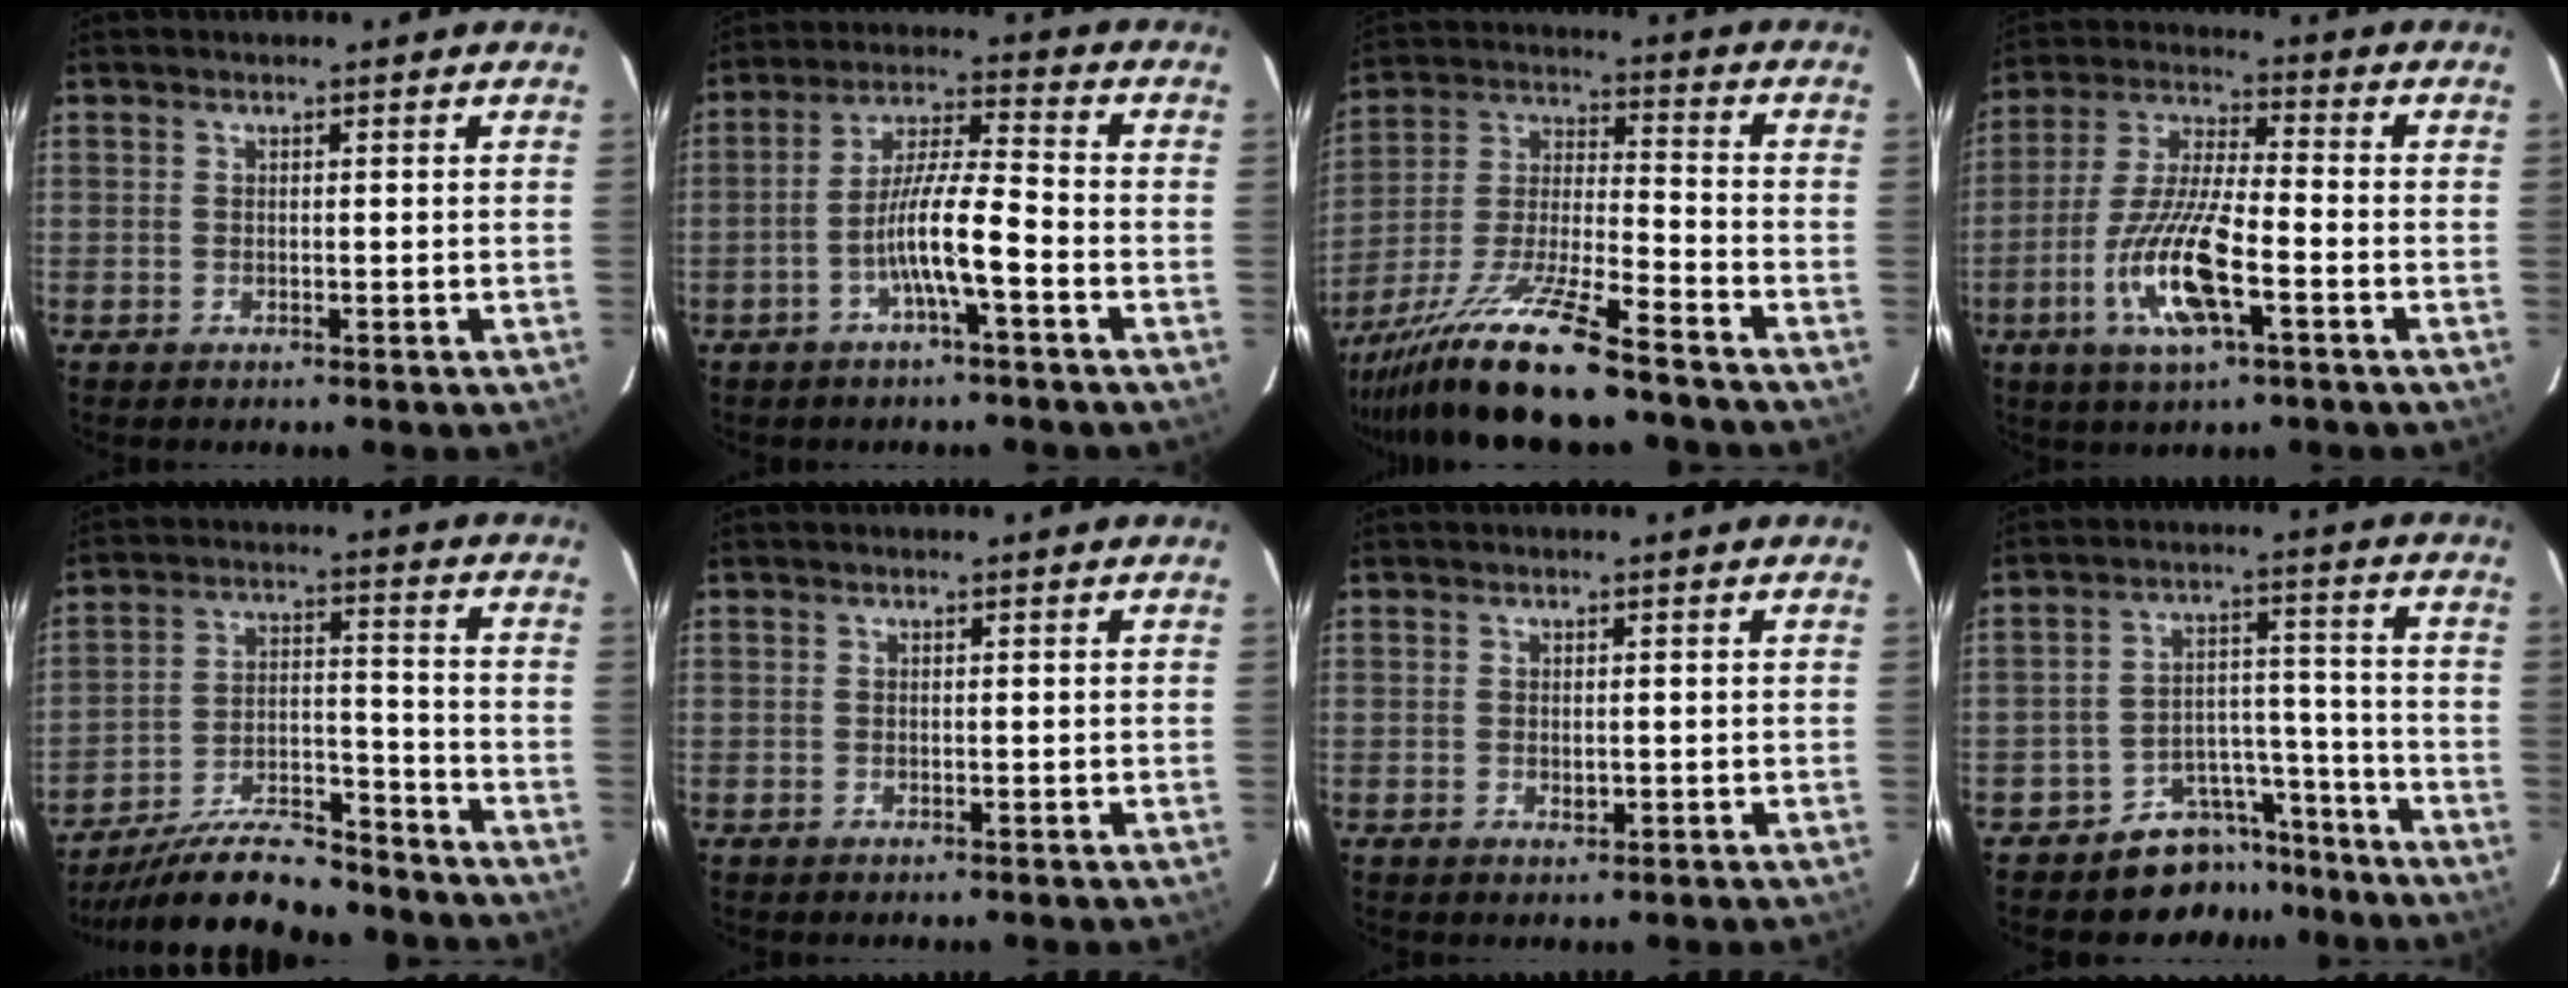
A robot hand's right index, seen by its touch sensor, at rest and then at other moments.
{"total": 8.7, "force": [-3.2, 0.6, 8.0], "torque": [-0.152, 0.014, -0.060]}
{"total": 16.9, "force": [-13.1, 1.2, 10.6], "torque": [-0.228, -0.027, -0.240]}
{"total": 13.2, "force": [-4.9, 2.5, 12.0], "torque": [-0.248, -0.009, -0.089]}
{"total": 14.2, "force": [-12.8, 2.5, 5.4], "torque": [-0.092, 0.017, -0.221]}
{"total": 0.0}
{"total": 1.1, "force": [-0.1, 0.6, 0.9], "torque": [-0.017, -0.002, -0.001]}
{"total": 8.6, "force": [-7.0, 4.7, 1.2], "torque": [-0.001, 0.059, -0.108]}